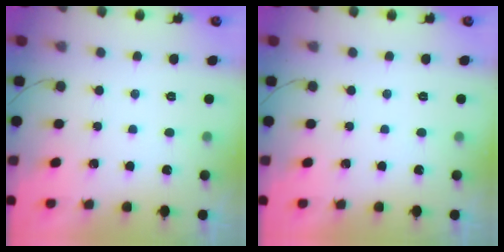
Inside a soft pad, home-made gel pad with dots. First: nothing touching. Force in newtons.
{"total": 0.0}